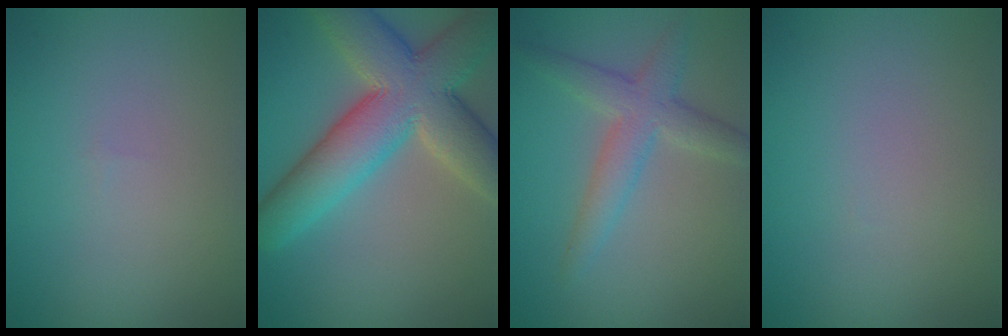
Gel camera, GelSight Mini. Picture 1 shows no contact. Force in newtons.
{"total": 10.5, "press": 10.5, "slide": 0.6}
{"total": 3.7, "press": 3.7, "slide": 0.0}
{"total": 0.0}